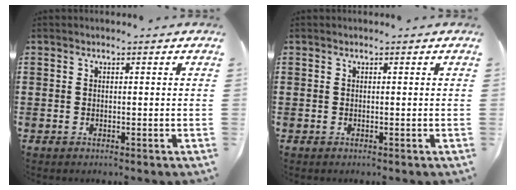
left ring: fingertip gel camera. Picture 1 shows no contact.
{"total": 0.0}